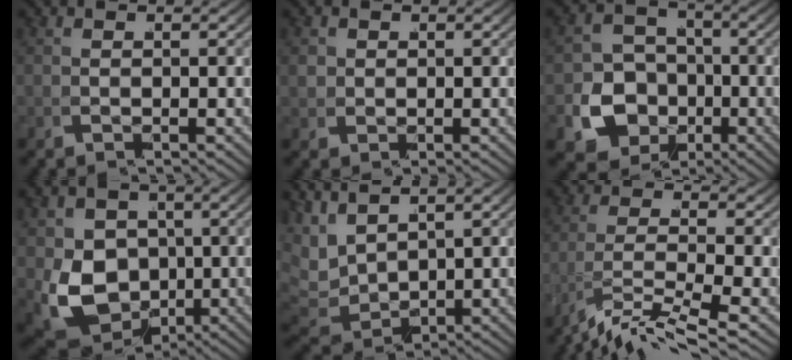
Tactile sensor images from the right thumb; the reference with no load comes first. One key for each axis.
{"total": 2.1, "fx": 0.7, "fy": 1.8, "fz": 0.8, "tx": -0.023, "ty": -0.009, "tz": 0.021}
{"total": 11.5, "fx": -4.1, "fy": 10.0, "fz": 3.9, "tx": -0.084, "ty": -0.049, "tz": -0.064}
{"total": 10.9, "fx": -1.2, "fy": 8.7, "fz": 6.4, "tx": -0.152, "ty": -0.063, "tz": 0.008}
{"total": 6.7, "fx": 1.9, "fy": 4.8, "fz": 4.3, "tx": -0.119, "ty": -0.026, "tz": 0.058}
{"total": 7.2, "fx": -3.9, "fy": 3.3, "fz": 5.1, "tx": -0.127, "ty": -0.031, "tz": -0.046}